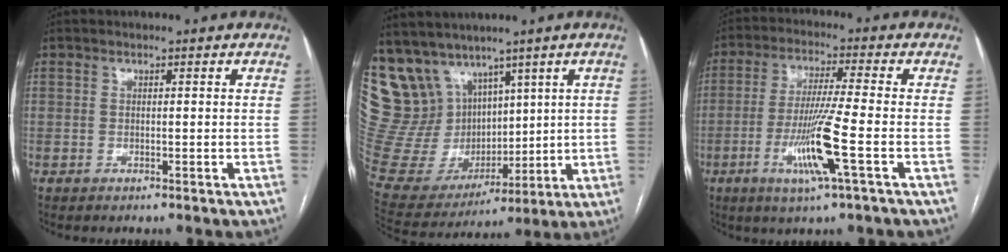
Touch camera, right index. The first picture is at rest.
{"total": 21.6, "force": [11.9, 15.5, 9.4], "torque": [-0.230, 0.062, 0.254]}
{"total": 10.4, "force": [-3.5, -1.0, 9.8], "torque": [-0.193, -0.017, -0.069]}